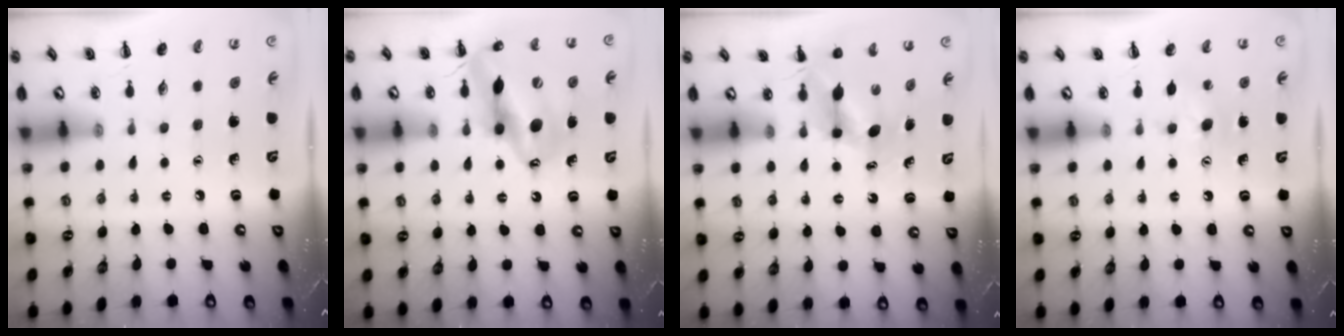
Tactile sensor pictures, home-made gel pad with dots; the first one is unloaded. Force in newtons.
{"total": 16.5, "press": 16.2, "slide": 3.5}
{"total": 4.9, "press": 4.9, "slide": 0.4}
{"total": 5.1, "press": 5.0, "slide": 0.9}